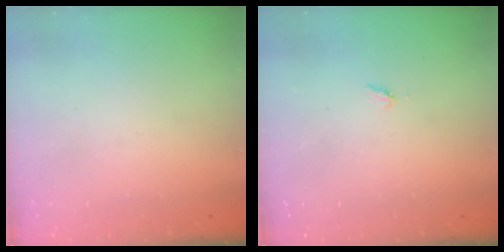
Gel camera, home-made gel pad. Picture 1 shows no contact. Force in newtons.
{"total": 4.4, "press": 4.4, "slide": 0.4}